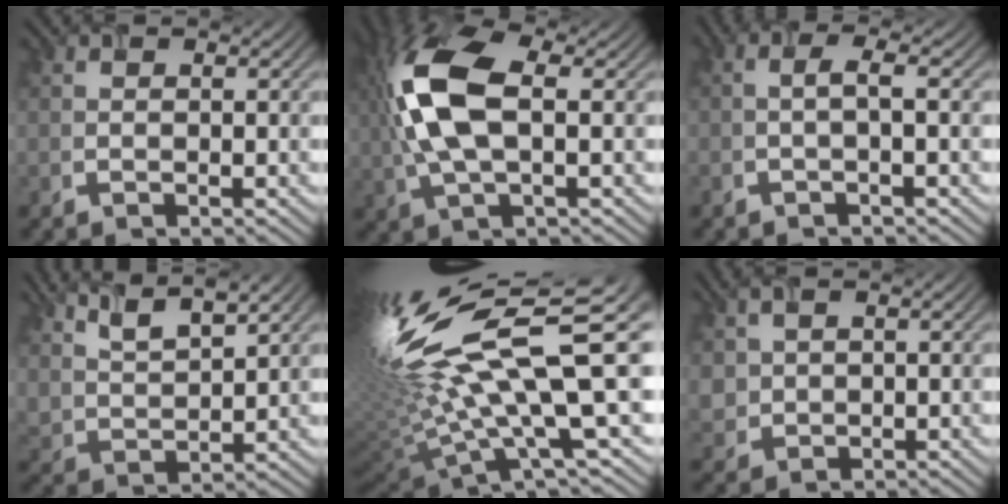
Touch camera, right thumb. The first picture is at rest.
{"total": 11.0, "force": [1.2, 5.4, 9.5], "torque": [-0.238, 0.009, 0.023]}
{"total": 1.4, "force": [-0.5, 0.2, 1.3], "torque": [-0.024, 0.003, -0.013]}
{"total": 6.8, "force": [5.1, 2.0, 4.1], "torque": [-0.104, 0.007, 0.113]}
{"total": 18.6, "force": [2.9, 5.0, 17.7], "torque": [-0.358, -0.016, 0.071]}
{"total": 4.2, "force": [1.4, 2.9, 2.6], "torque": [-0.081, -0.002, 0.035]}